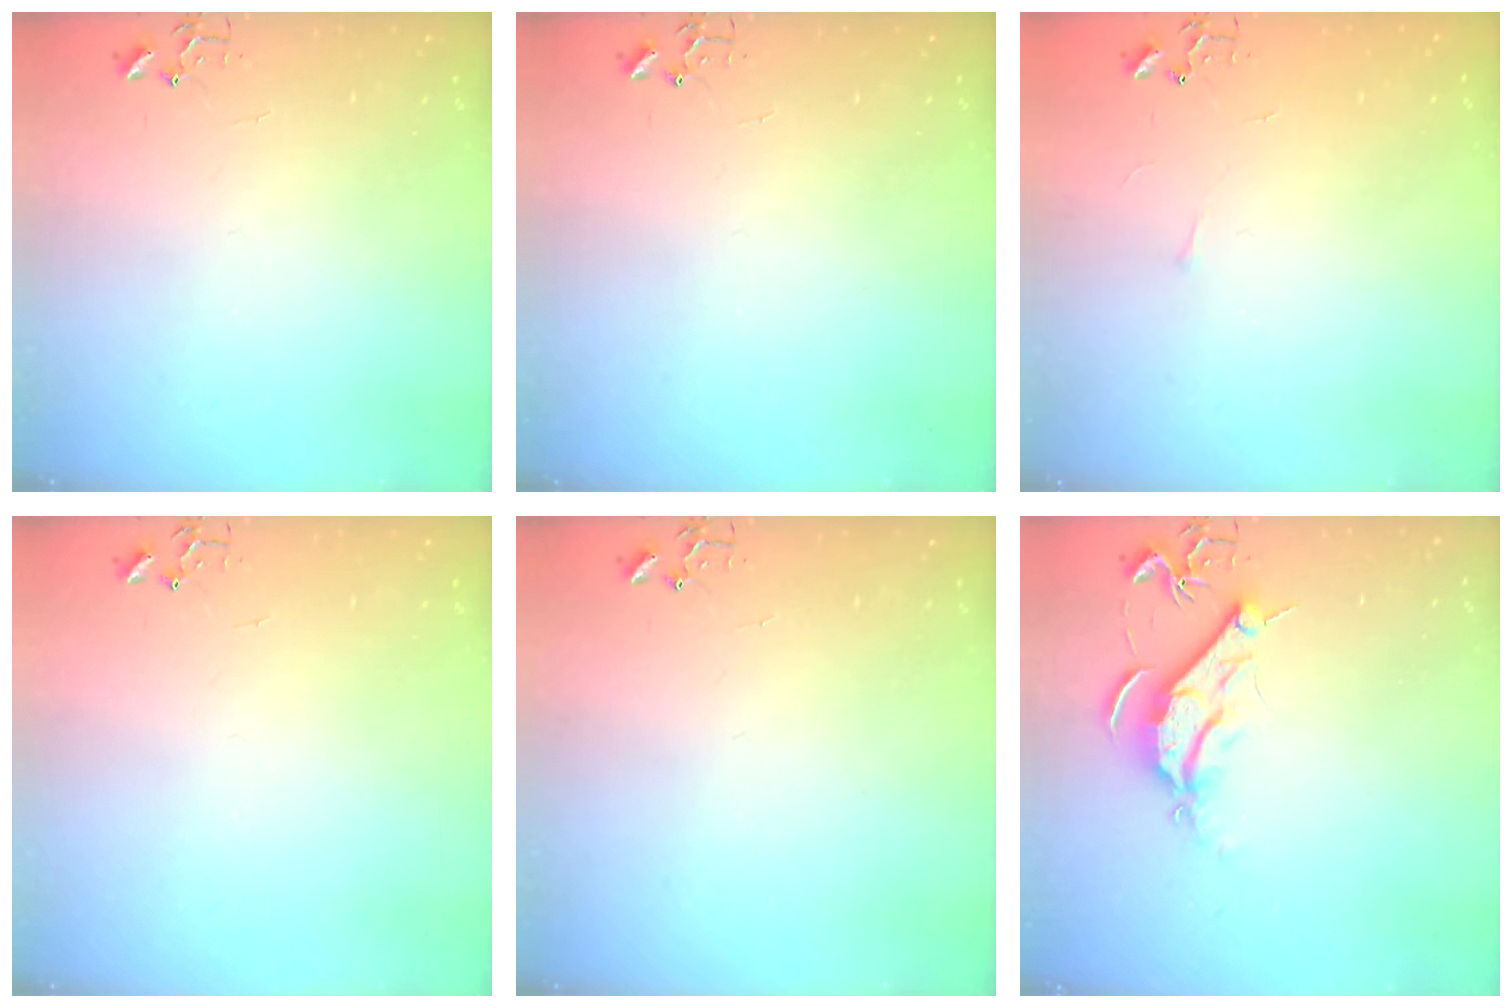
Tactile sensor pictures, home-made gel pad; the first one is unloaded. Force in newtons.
{"total": 0.0}
{"total": 3.3, "press": 3.2, "slide": 0.5}
{"total": 0.0}
{"total": 0.0}
{"total": 9.1, "press": 9.0, "slide": 0.8}